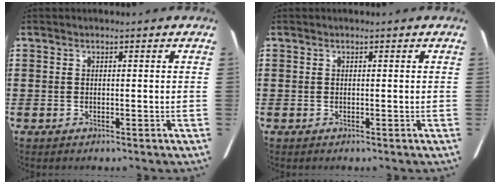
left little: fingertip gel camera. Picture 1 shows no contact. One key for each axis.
{"total": 0.0}